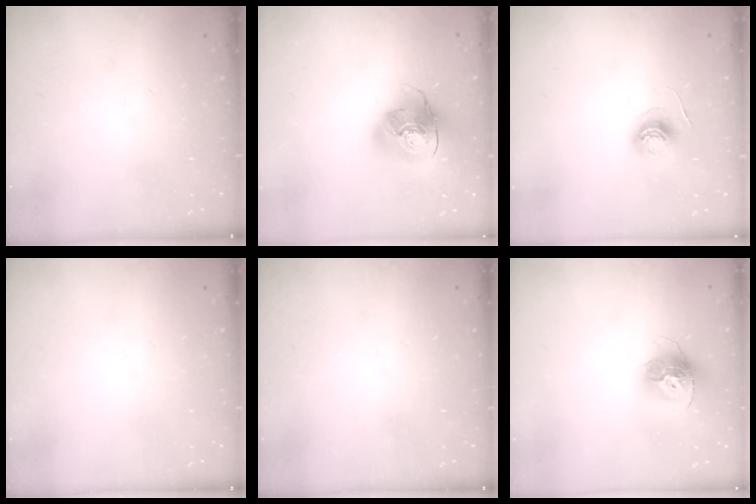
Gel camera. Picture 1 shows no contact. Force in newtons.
{"total": 15.6, "press": 15.4, "slide": 2.2}
{"total": 6.0, "press": 6.0, "slide": 0.3}
{"total": 0.0}
{"total": 0.0}
{"total": 13.2, "press": 13.1, "slide": 1.3}